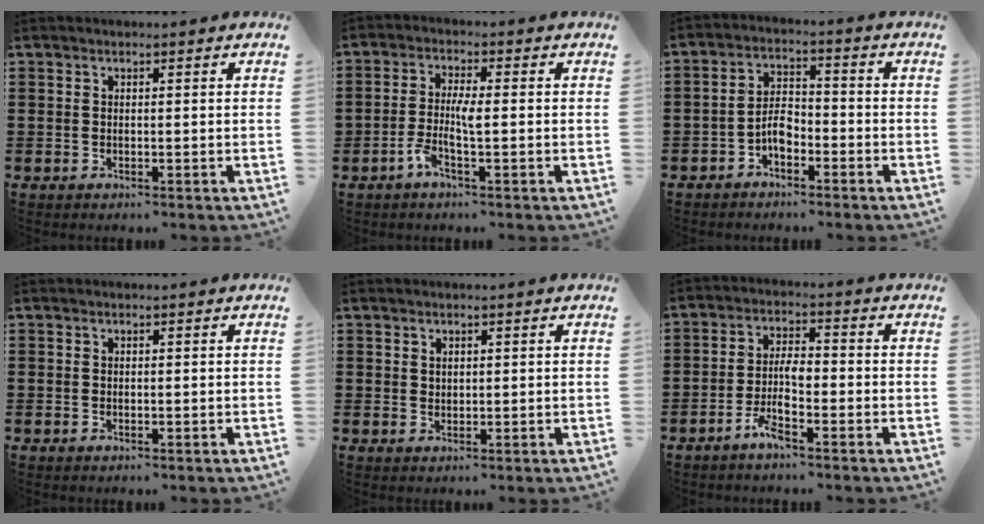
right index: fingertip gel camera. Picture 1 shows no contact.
{"total": 4.2, "force": [-1.4, 0.9, 3.8], "torque": [-0.086, -0.004, -0.033]}
{"total": 4.5, "force": [-2.3, 2.3, 3.1], "torque": [-0.070, 0.005, -0.048]}
{"total": 0.0}
{"total": 1.3, "force": [1.0, 0.8, 0.3], "torque": [-0.006, 0.002, 0.019]}
{"total": 5.1, "force": [-2.4, 1.5, 4.2], "torque": [-0.093, 0.005, -0.051]}